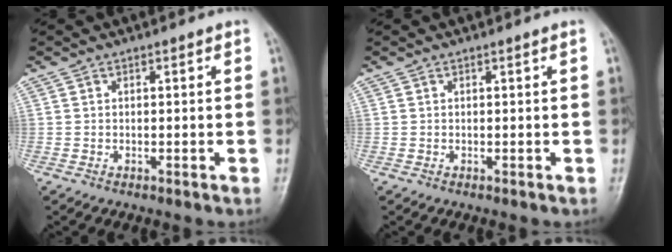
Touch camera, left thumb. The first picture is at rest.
{"total": 0.0}